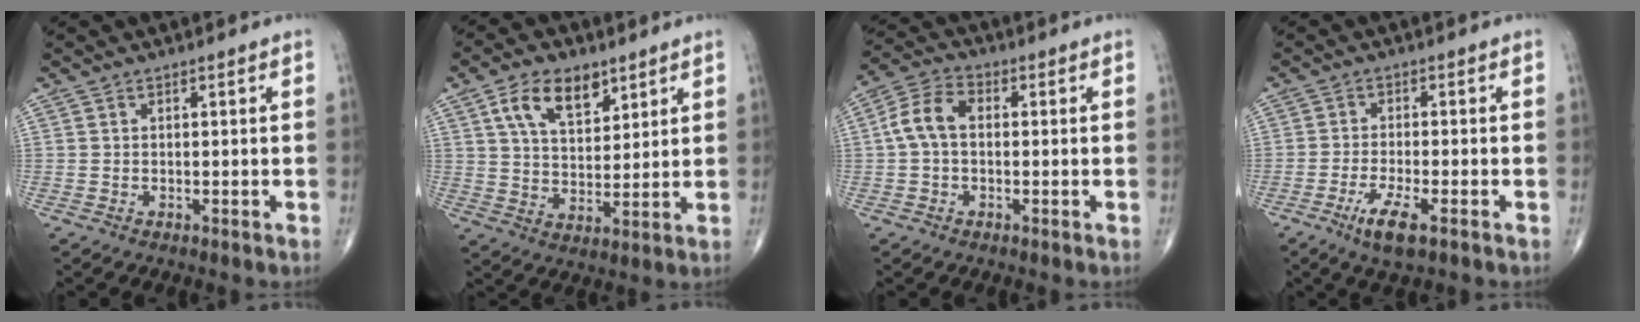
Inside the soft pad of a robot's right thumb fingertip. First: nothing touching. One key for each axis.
{"total": 10.5, "fx": 5.6, "fy": 5.8, "fz": 6.8, "tx": -0.099, "ty": -0.023, "tz": 0.105}
{"total": 7.0, "fx": 0.3, "fy": 4.4, "fz": 5.4, "tx": -0.110, "ty": 0.023, "tz": -0.002}
{"total": 5.4, "fx": -2.9, "fy": 1.0, "fz": 4.5, "tx": -0.095, "ty": 0.001, "tz": -0.051}